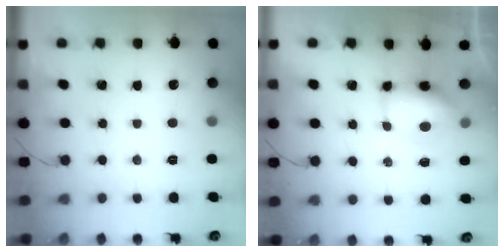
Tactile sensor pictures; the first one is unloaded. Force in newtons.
{"total": 11.3, "press": 8.1, "slide": 7.9}